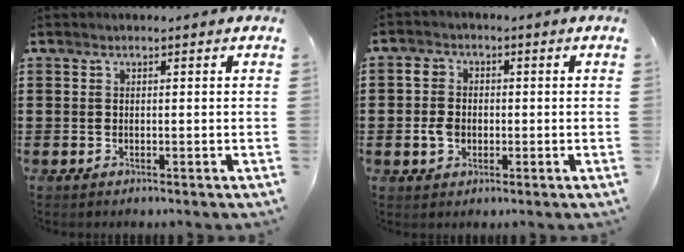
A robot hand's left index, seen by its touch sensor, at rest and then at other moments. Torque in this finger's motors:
{"motor_torque": [-0.02, 0.57, -0.63, -0.21]}